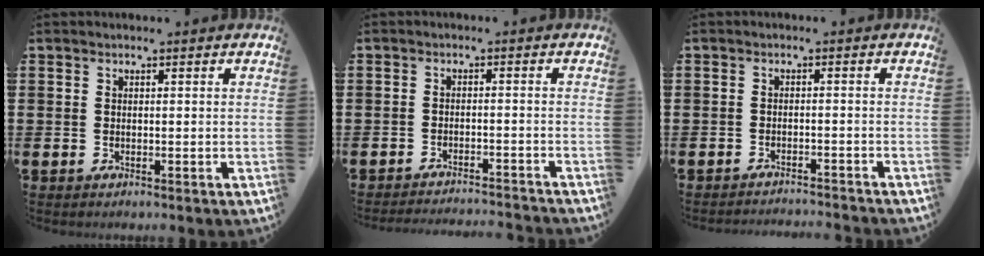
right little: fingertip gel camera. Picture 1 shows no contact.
{"total": 2.0, "force": [-2.0, -0.3, 0.0], "torque": [-0.002, 0.003, -0.043]}
{"total": 1.5, "force": [-1.5, -0.2, -0.1], "torque": [-0.001, 0.005, -0.031]}